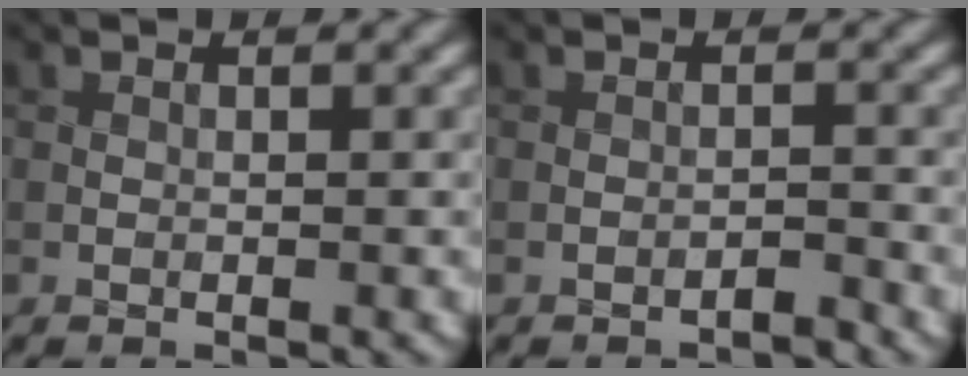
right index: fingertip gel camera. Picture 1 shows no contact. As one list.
[{"total": 1.0, "force": [-1.0, 0.0, 0.2], "torque": [0.000, 0.005, -0.015]}]